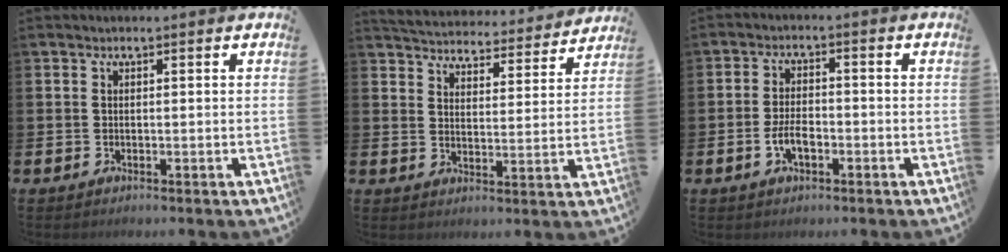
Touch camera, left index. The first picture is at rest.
{"total": 4.9, "force": [4.8, 0.6, 0.2], "torque": [-0.021, -0.043, 0.080]}
{"total": 3.6, "force": [-1.1, 1.8, 2.9], "torque": [-0.050, 0.004, -0.021]}